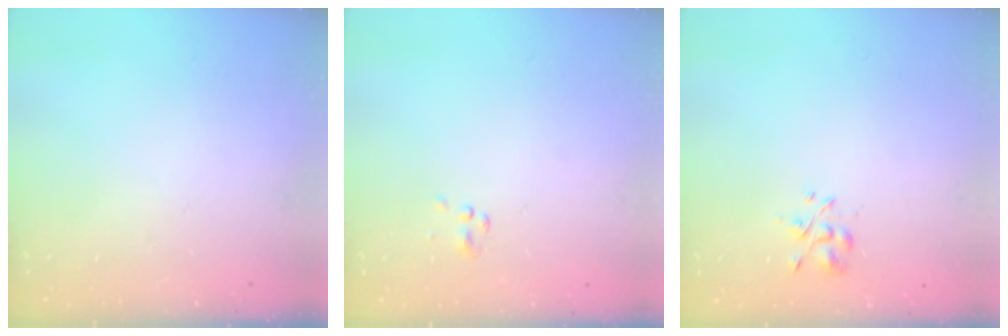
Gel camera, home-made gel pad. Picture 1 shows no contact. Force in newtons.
{"total": 0.5, "press": 0.5, "slide": 0.1}
{"total": 2.1, "press": 2.0, "slide": 0.6}